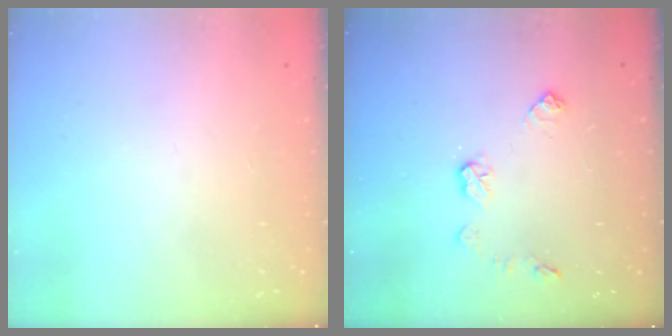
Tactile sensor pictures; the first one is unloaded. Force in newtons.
{"total": 7.3, "press": 7.3, "slide": 0.2}